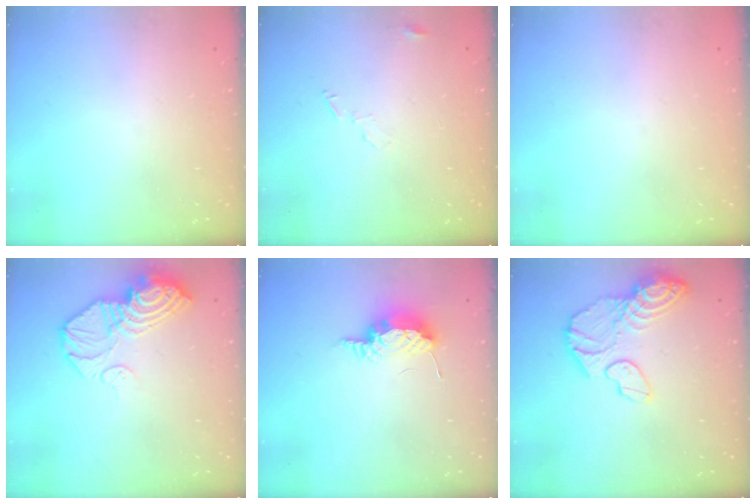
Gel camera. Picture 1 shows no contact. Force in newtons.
{"total": 4.4, "press": 4.4, "slide": 0.4}
{"total": 0.0}
{"total": 16.7, "press": 16.6, "slide": 2.0}
{"total": 8.6, "press": 8.1, "slide": 2.7}
{"total": 13.7, "press": 13.5, "slide": 2.0}